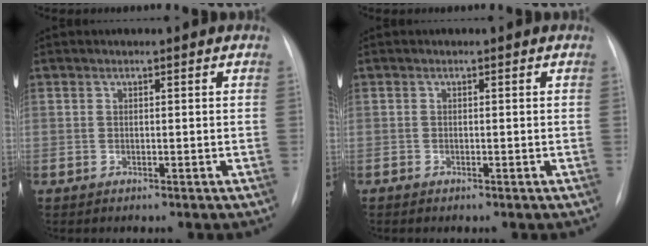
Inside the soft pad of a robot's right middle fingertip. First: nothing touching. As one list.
[{"total": 0.0}]